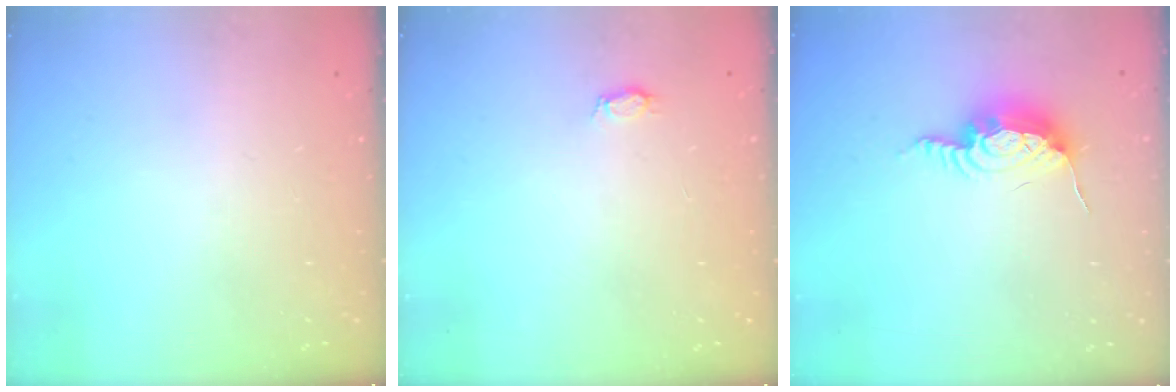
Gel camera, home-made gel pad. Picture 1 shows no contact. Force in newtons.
{"total": 3.7, "press": 3.6, "slide": 0.5}
{"total": 11.0, "press": 11.0, "slide": 1.0}